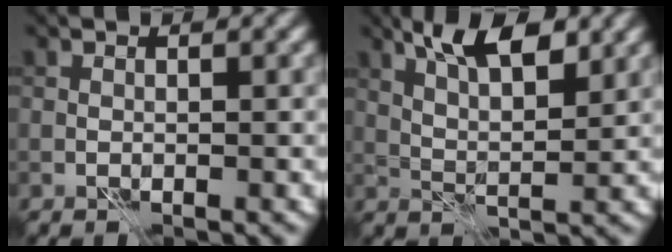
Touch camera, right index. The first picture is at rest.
{"total": 6.0, "force": [3.4, 2.1, 4.4], "torque": [-0.071, 0.008, 0.054]}